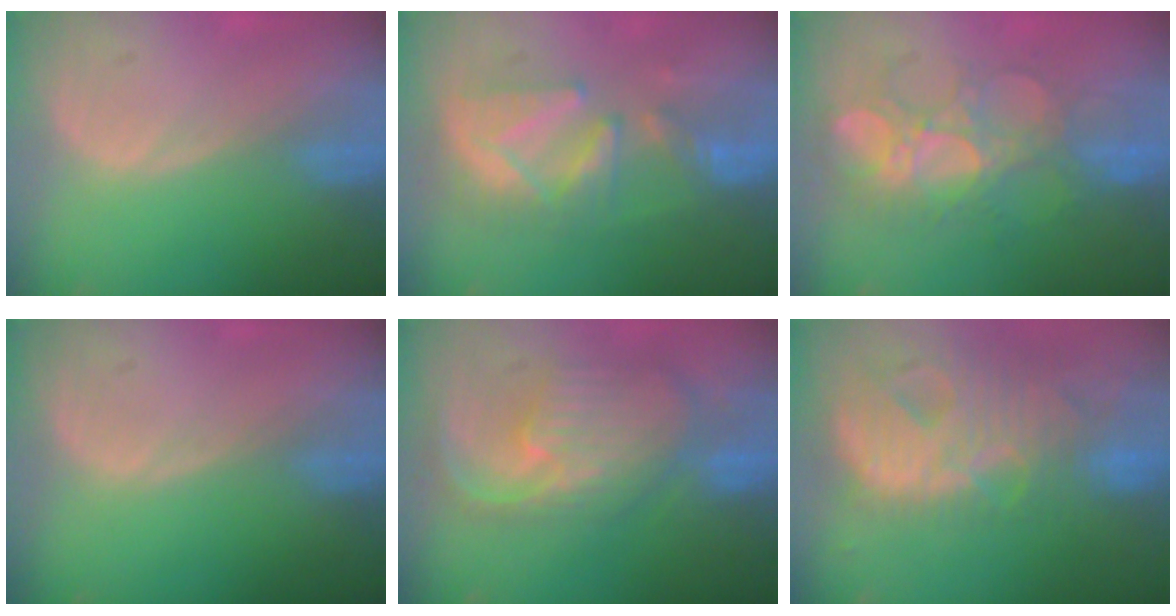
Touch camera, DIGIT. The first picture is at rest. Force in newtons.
{"total": 8.9, "press": 8.8, "slide": 1.0}
{"total": 9.2, "press": 8.8, "slide": 2.5}
{"total": 0.0}
{"total": 10.4, "press": 9.3, "slide": 4.7}
{"total": 13.3, "press": 11.4, "slide": 7.0}